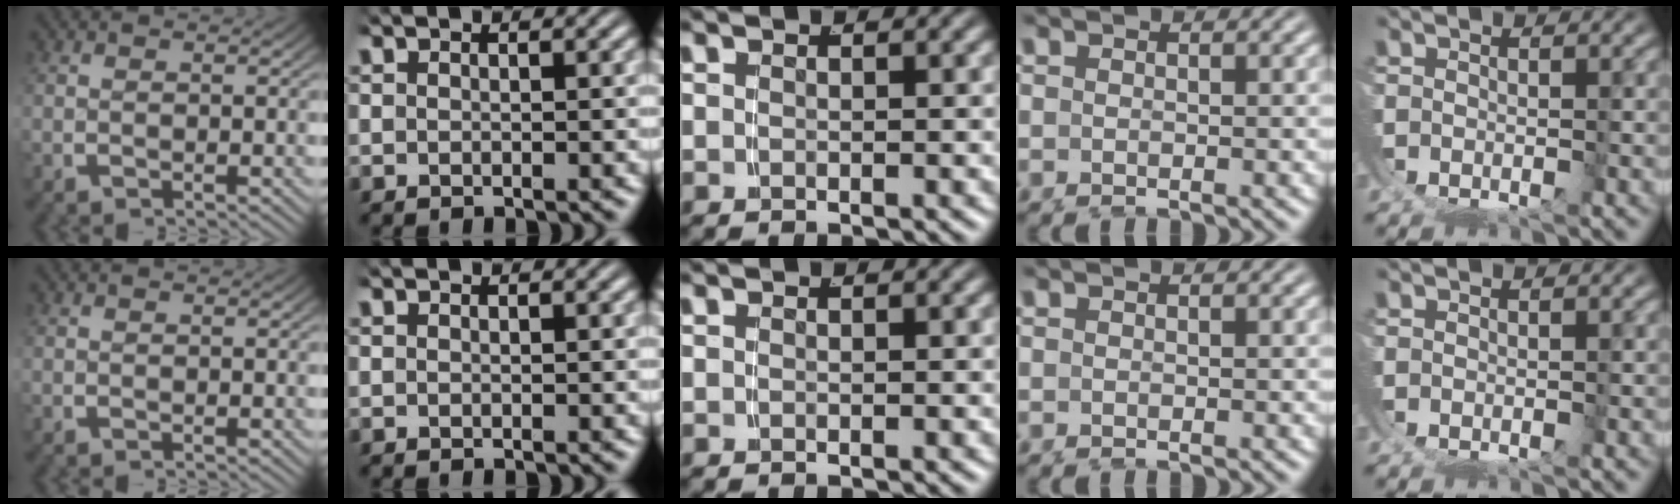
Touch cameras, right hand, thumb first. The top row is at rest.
{}